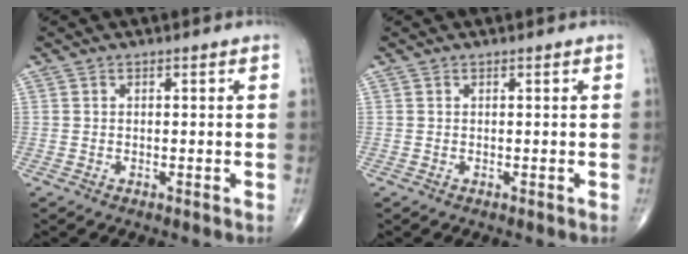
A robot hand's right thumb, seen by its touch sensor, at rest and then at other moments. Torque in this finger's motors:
{"motor_torque": [-0.19, 0.19, -0.02, -0.01, 0.00]}